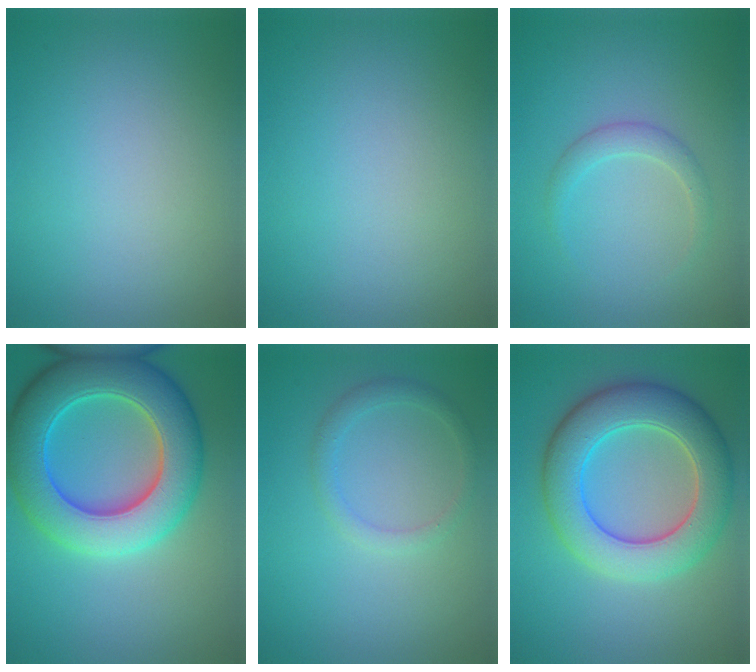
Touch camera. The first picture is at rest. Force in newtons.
{"total": 0.0}
{"total": 1.6, "press": 1.6, "slide": 0.1}
{"total": 10.1, "press": 10.1, "slide": 0.3}
{"total": 1.7, "press": 1.7, "slide": 0.2}
{"total": 8.2, "press": 8.2, "slide": 0.4}